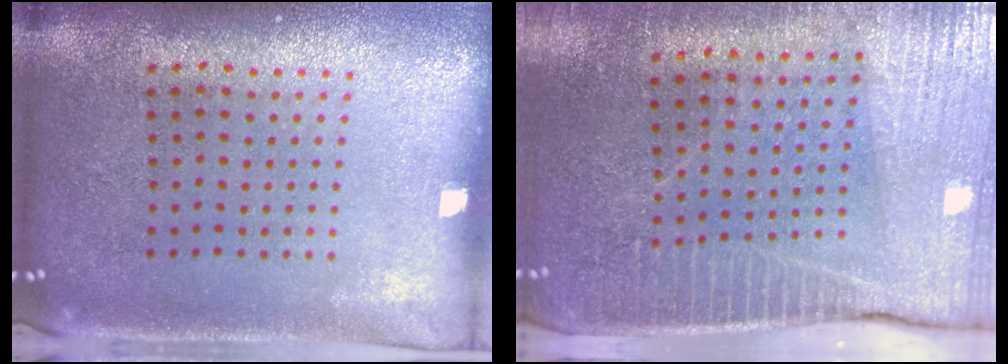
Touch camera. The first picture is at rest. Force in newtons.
{"total": 3.6, "press": 3.5, "slide": 0.9}